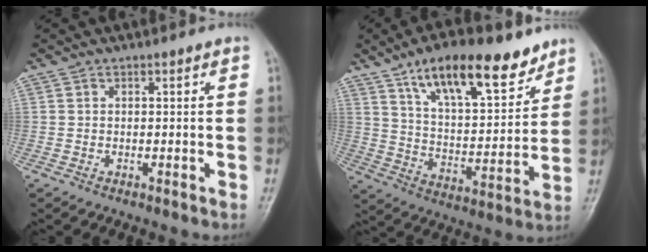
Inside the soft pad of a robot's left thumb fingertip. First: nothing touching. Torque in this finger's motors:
{"motor_torque": [0.63, 0.32, 1.08, -1.68, 0.16]}